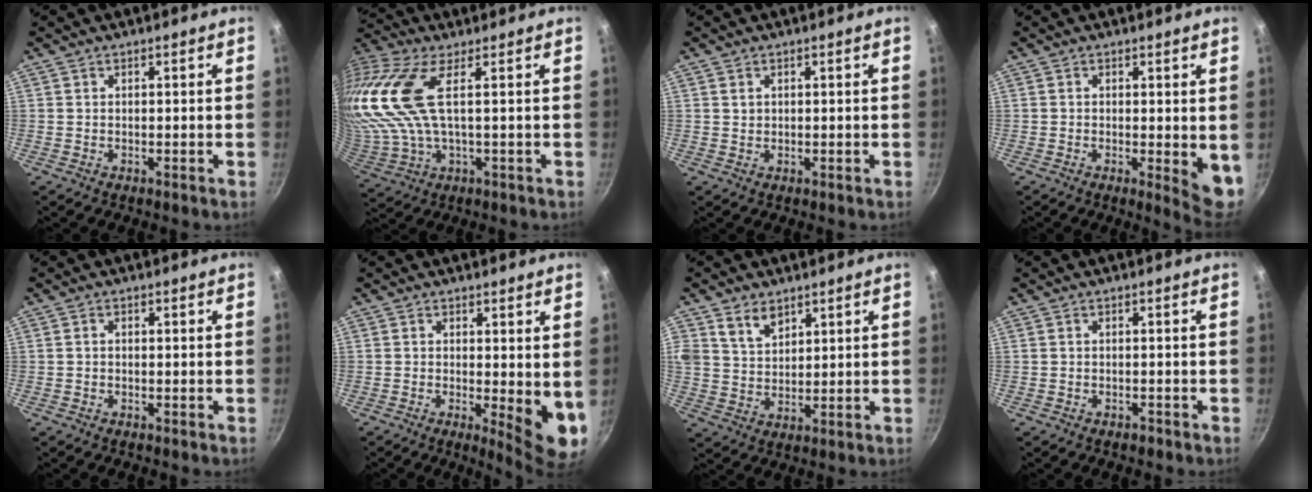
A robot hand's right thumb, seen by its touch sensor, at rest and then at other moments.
{"total": 16.7, "force": [3.6, 6.8, 14.8], "torque": [-0.327, 0.004, 0.074]}
{"total": 1.1, "force": [0.4, 0.9, 0.4], "torque": [-0.006, 0.002, 0.008]}
{"total": 5.6, "force": [0.0, 2.0, 5.3], "torque": [-0.064, -0.012, 0.000]}
{"total": 0.7, "force": [-0.3, 0.5, 0.4], "torque": [-0.008, 0.006, -0.005]}
{"total": 7.9, "force": [-0.3, 2.5, 7.5], "torque": [-0.093, -0.018, 0.000]}
{"total": 6.2, "force": [3.7, 4.0, 3.0], "torque": [-0.040, -0.020, 0.074]}
{"total": 1.1, "force": [-0.8, 0.5, 0.4], "torque": [-0.008, 0.012, -0.010]}